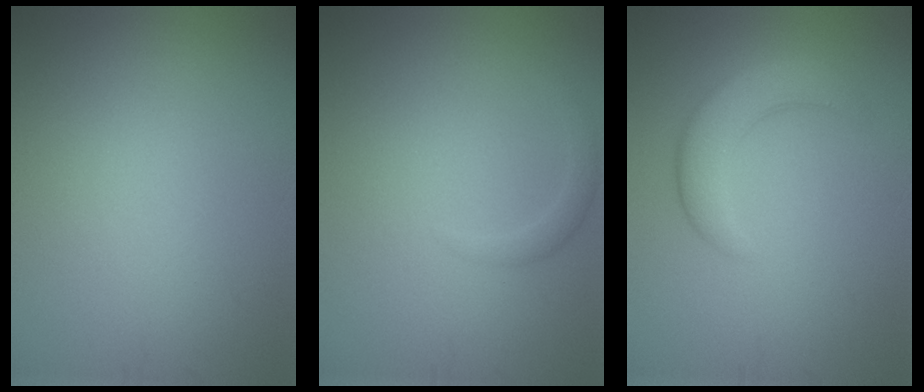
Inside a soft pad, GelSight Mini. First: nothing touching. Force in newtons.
{"total": 1.0, "press": 1.0, "slide": 0.1}
{"total": 3.9, "press": 3.9, "slide": 0.2}